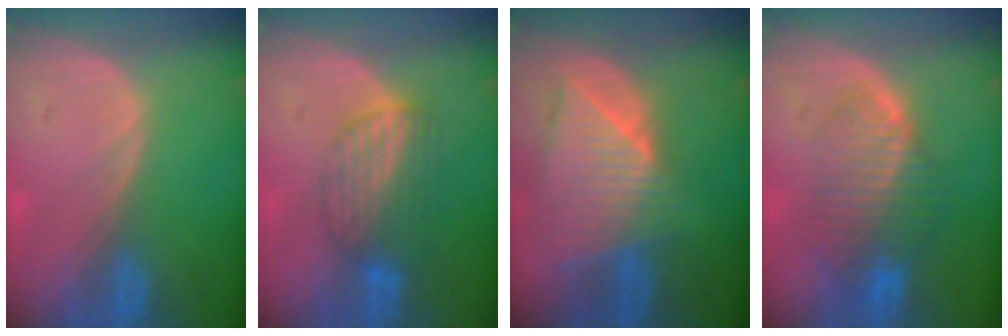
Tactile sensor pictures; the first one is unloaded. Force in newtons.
{"total": 6.6, "press": 6.3, "slide": 2.0}
{"total": 9.0, "press": 8.0, "slide": 4.1}
{"total": 8.4, "press": 7.3, "slide": 4.1}